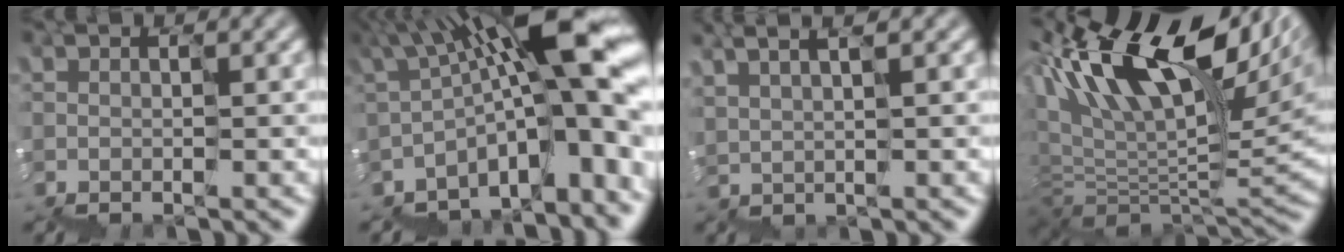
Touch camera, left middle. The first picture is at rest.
{"total": 12.3, "force": [-0.9, 3.3, 11.9], "torque": [-0.176, 0.038, -0.011]}
{"total": 2.0, "force": [1.9, 0.2, 0.4], "torque": [-0.005, 0.020, 0.038]}
{"total": 13.3, "force": [6.2, 5.1, 10.6], "torque": [-0.197, 0.039, 0.105]}